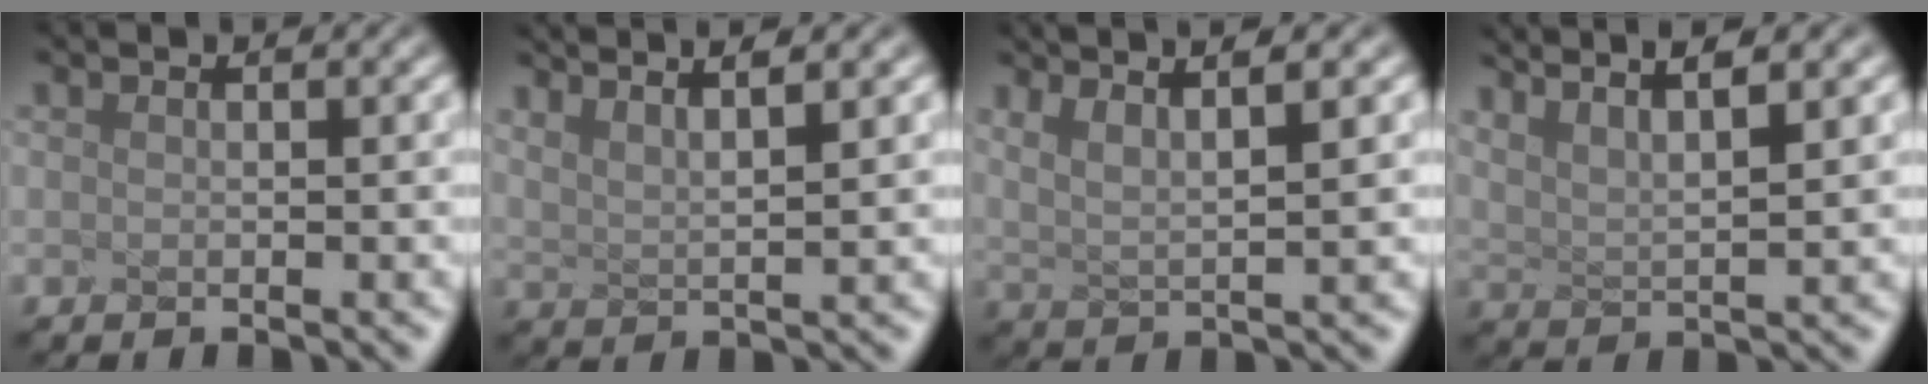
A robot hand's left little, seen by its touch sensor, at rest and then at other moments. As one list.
[{"total": 3.6, "force": [2.7, 0.0, 2.4], "torque": [-0.065, 0.019, 0.055]}, {"total": 3.8, "force": [2.0, 0.0, 3.2], "torque": [-0.082, 0.015, 0.055]}, {"total": 5.1, "force": [3.7, 0.2, 3.4], "torque": [-0.087, 0.020, 0.072]}]